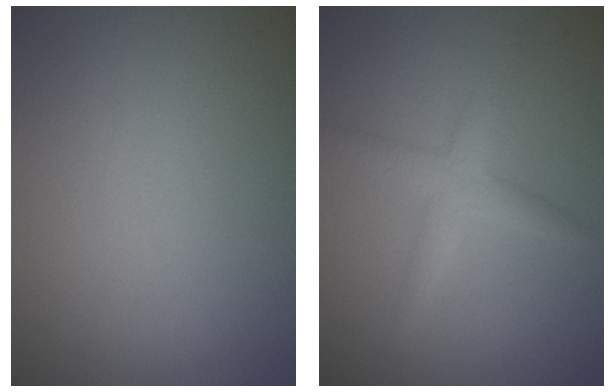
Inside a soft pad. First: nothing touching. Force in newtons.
{"total": 2.4, "press": 2.4, "slide": 0.1}